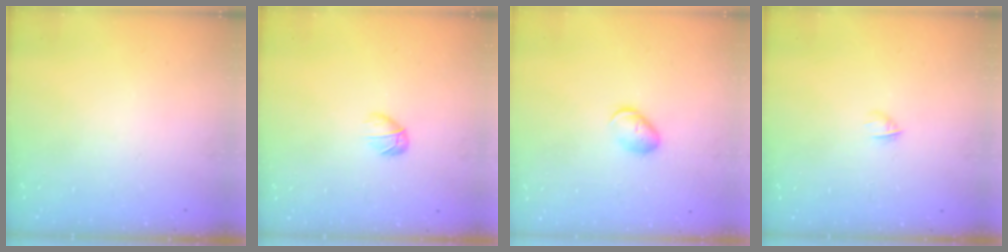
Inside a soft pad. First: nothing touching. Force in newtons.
{"total": 3.1, "press": 2.9, "slide": 0.9}
{"total": 5.7, "press": 5.6, "slide": 0.6}
{"total": 2.8, "press": 2.7, "slide": 0.8}